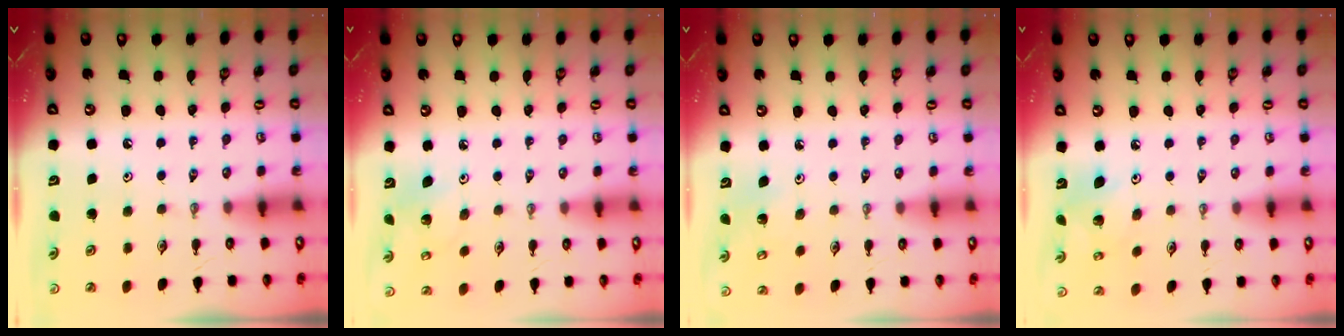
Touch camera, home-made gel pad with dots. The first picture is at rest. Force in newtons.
{"total": 4.1, "press": 4.1, "slide": 0.3}
{"total": 3.2, "press": 3.1, "slide": 0.4}
{"total": 6.0, "press": 6.0, "slide": 0.2}